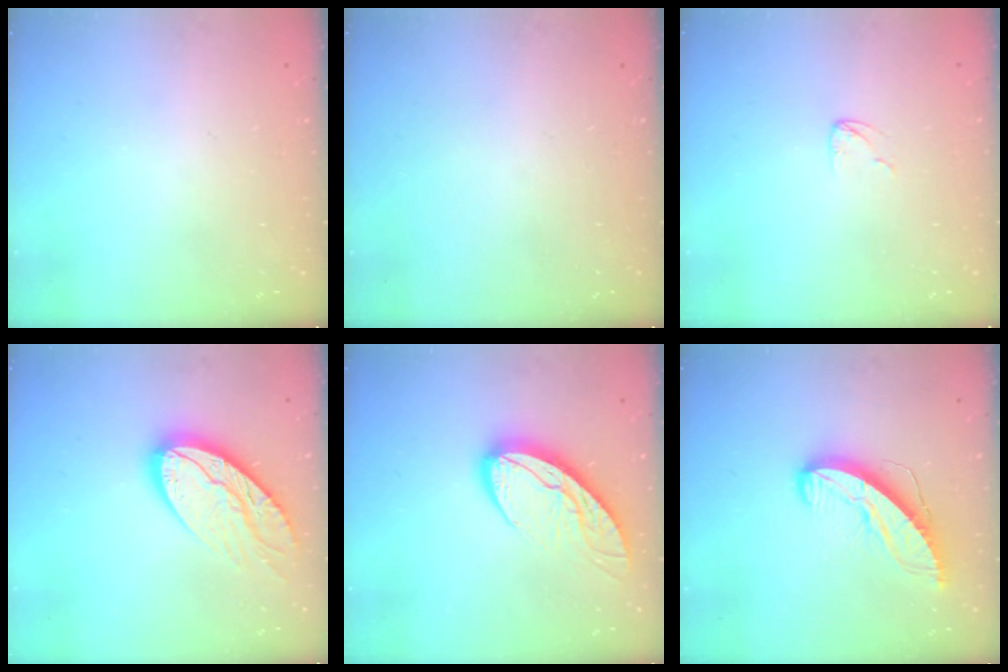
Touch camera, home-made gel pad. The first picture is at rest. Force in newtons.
{"total": 0.0}
{"total": 3.0, "press": 2.9, "slide": 0.2}
{"total": 16.0, "press": 15.9, "slide": 1.4}
{"total": 11.2, "press": 11.1, "slide": 1.1}
{"total": 10.6, "press": 10.6, "slide": 0.8}